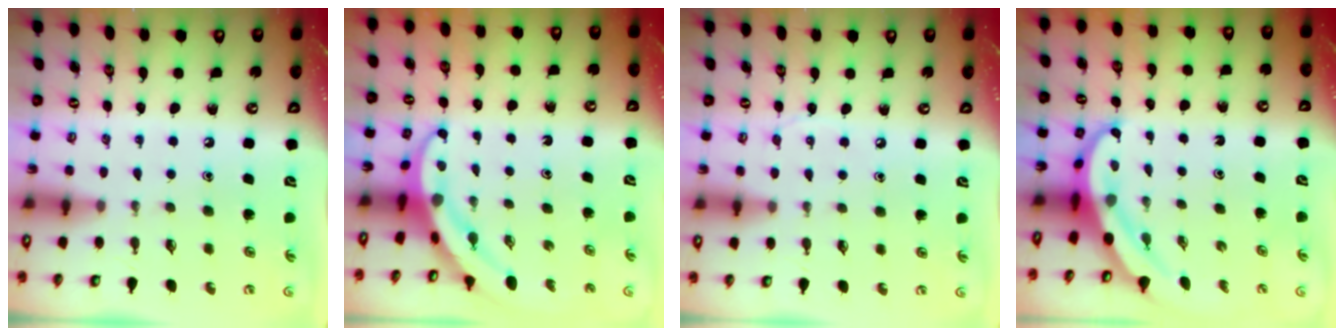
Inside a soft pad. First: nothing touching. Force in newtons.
{"total": 3.9, "press": 3.8, "slide": 0.6}
{"total": 4.6, "press": 4.5, "slide": 0.6}
{"total": 4.5, "press": 4.5, "slide": 0.7}